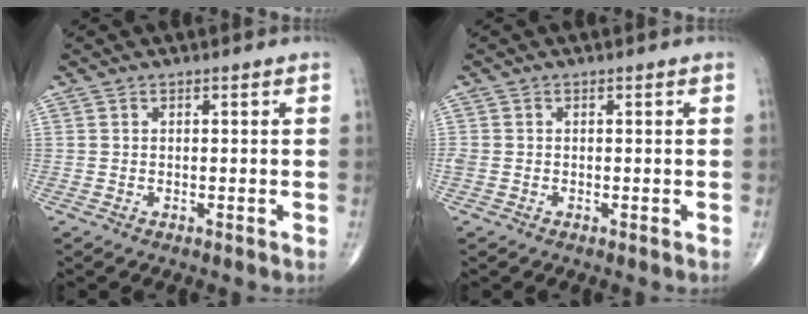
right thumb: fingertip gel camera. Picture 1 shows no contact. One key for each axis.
{"total": 1.2, "fx": -0.2, "fy": 1.0, "fz": 0.6, "tx": -0.018, "ty": 0.001, "tz": -0.004}